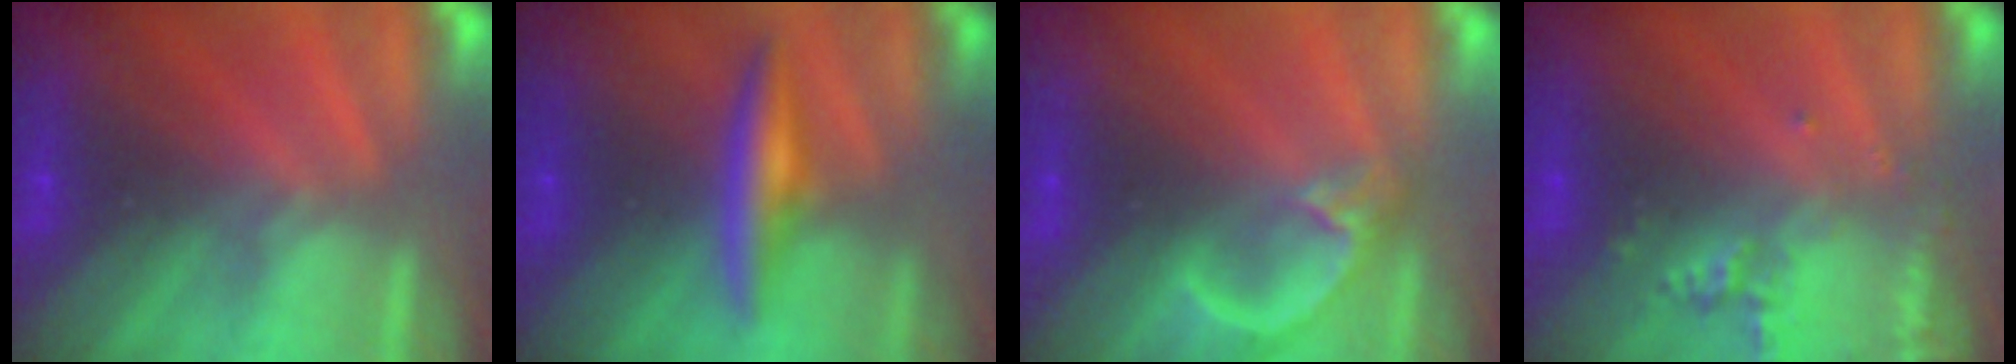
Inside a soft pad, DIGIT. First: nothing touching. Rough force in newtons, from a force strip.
{"total": 2.7}
{"total": 5.0}
{"total": 2.4}